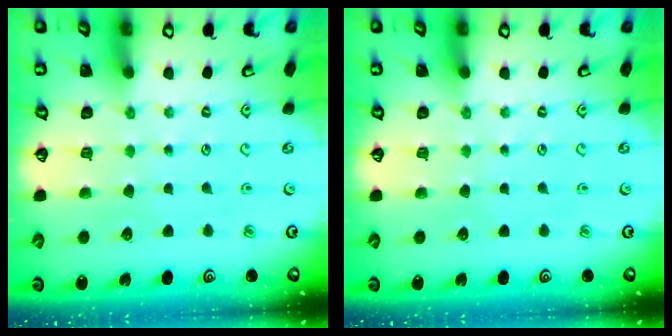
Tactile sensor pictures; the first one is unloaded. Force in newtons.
{"total": 0.0}